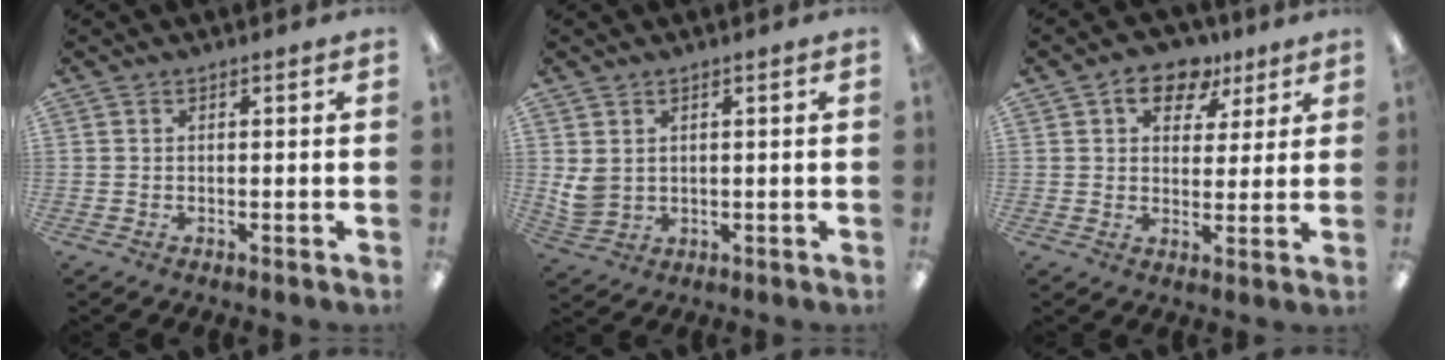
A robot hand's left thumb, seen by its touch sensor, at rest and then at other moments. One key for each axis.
{"total": 4.4, "fx": 2.0, "fy": 3.5, "fz": 2.0, "tx": -0.041, "ty": -0.006, "tz": 0.039}
{"total": 9.5, "fx": 5.6, "fy": 6.1, "fz": 4.7, "tx": -0.065, "ty": -0.018, "tz": 0.095}